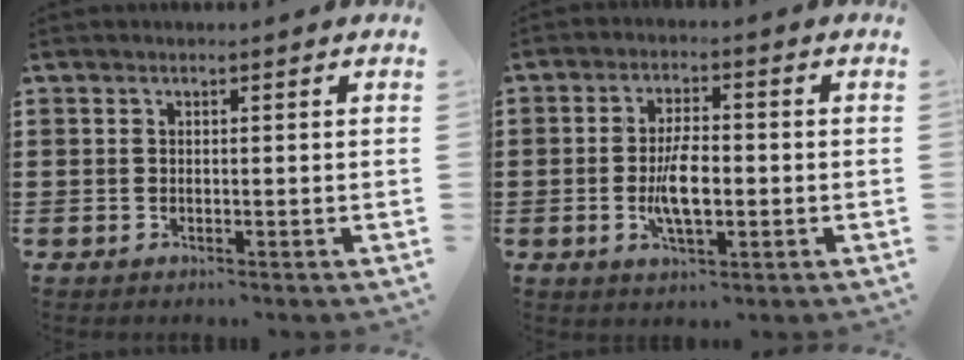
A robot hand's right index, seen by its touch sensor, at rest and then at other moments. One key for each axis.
{"total": 6.5, "fx": -1.1, "fy": 2.6, "fz": 5.8, "tx": -0.121, "ty": -0.002, "tz": -0.024}